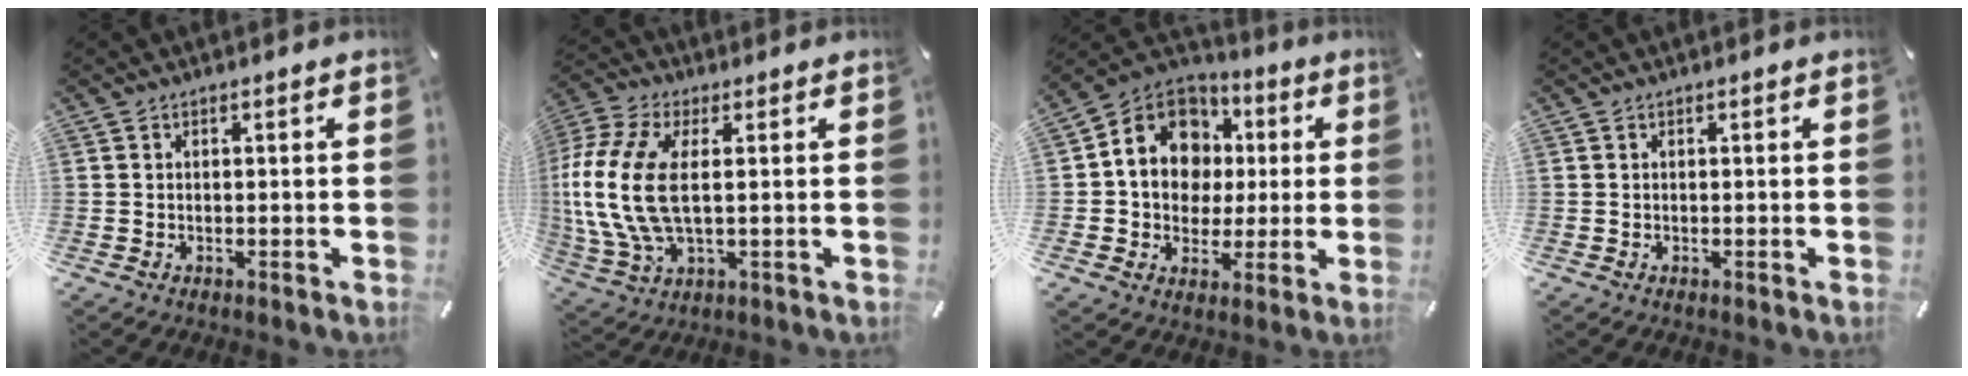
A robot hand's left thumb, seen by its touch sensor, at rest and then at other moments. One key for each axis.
{"total": 15.9, "fx": 1.4, "fy": 7.8, "fz": 13.7, "tx": -0.312, "ty": -0.013, "tz": 0.026}
{"total": 13.4, "fx": 1.9, "fy": 12.0, "fz": 5.8, "tx": -0.109, "ty": -0.007, "tz": 0.038}
{"total": 0.0}